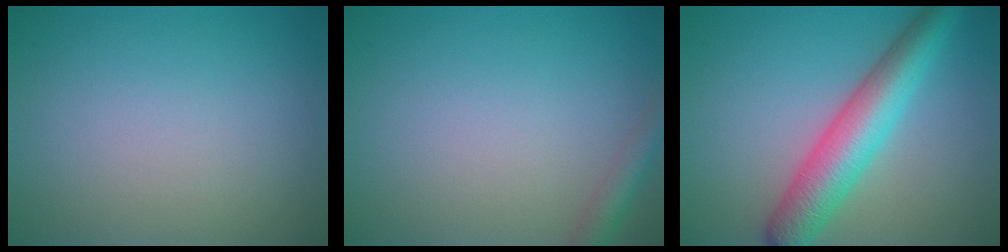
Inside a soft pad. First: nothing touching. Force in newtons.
{"total": 2.1, "press": 2.1, "slide": 0.1}
{"total": 6.5, "press": 6.5, "slide": 0.2}